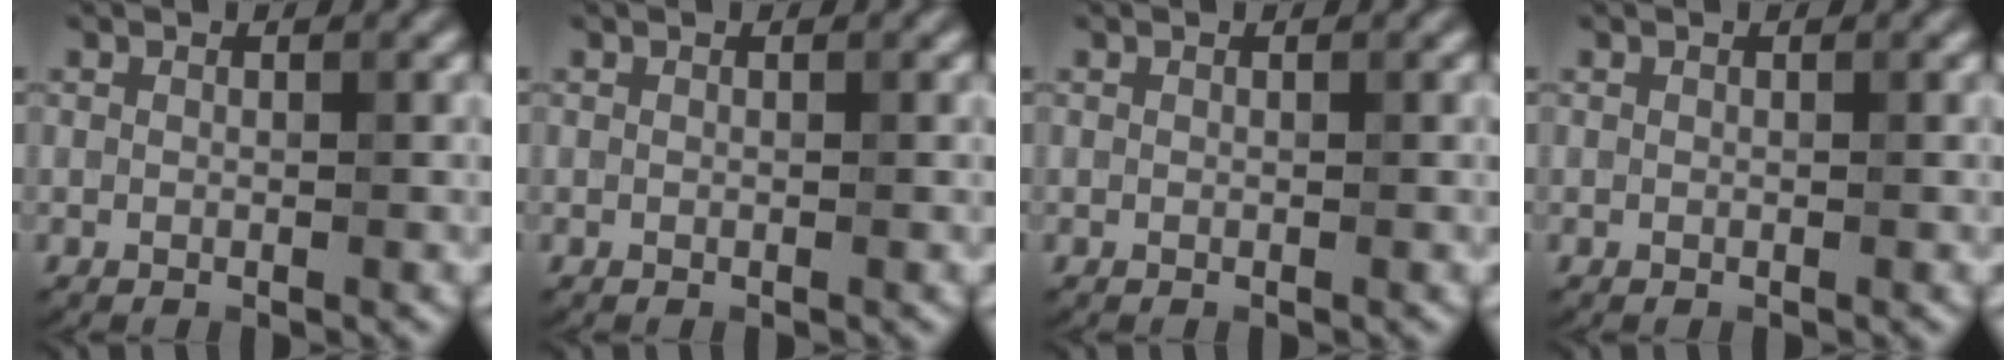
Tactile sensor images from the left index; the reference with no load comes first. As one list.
[{"total": 0.0}, {"total": 0.0}, {"total": 0.0}]